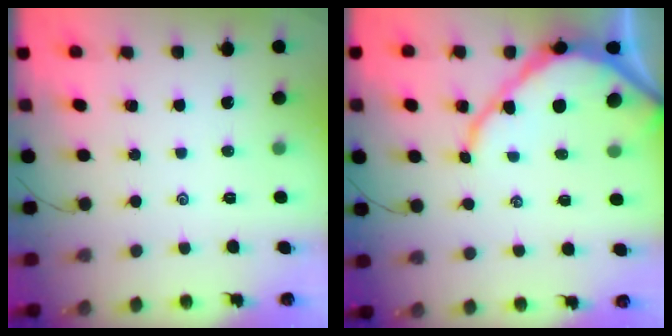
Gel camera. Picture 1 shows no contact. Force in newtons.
{"total": 9.1, "press": 9.0, "slide": 0.7}